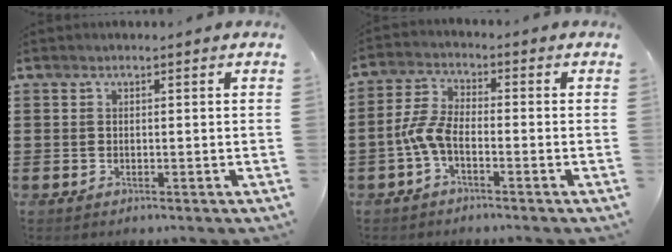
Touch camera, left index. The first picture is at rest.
{"total": 5.0, "force": [-2.4, 2.0, 4.0], "torque": [-0.103, -0.002, -0.051]}